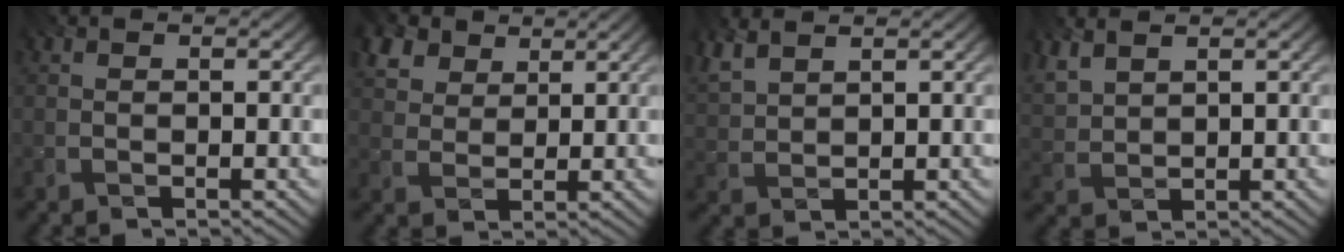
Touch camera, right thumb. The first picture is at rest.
{"total": 5.7, "force": [3.7, 3.5, 2.5], "torque": [-0.076, 0.007, 0.072]}
{"total": 4.2, "force": [3.3, 1.5, 2.2], "torque": [-0.064, 0.005, 0.065]}
{"total": 3.9, "force": [2.9, 1.7, 2.0], "torque": [-0.059, 0.002, 0.059]}